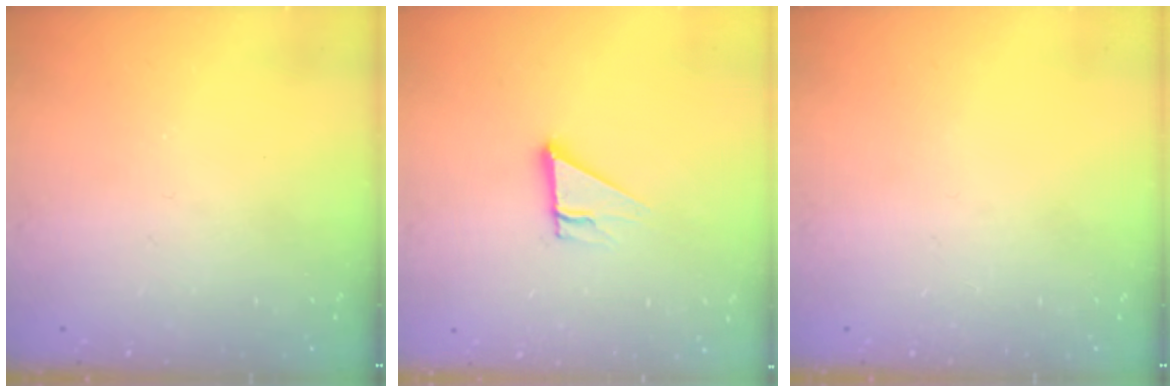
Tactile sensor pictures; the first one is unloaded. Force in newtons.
{"total": 3.7, "press": 3.7, "slide": 0.2}
{"total": 0.0}